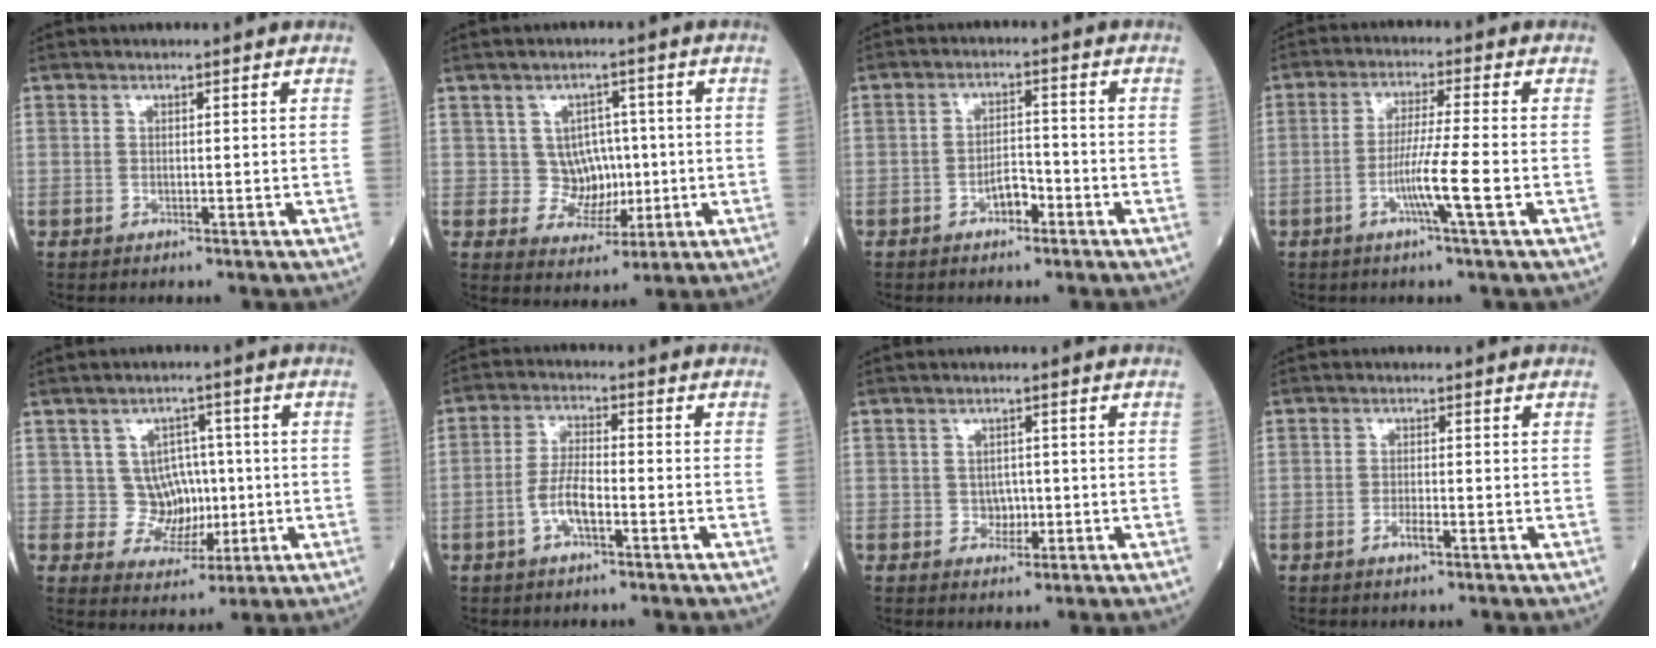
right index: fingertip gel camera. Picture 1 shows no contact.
{"total": 5.5, "force": [0.3, 5.0, 2.3], "torque": [-0.025, 0.009, 0.013]}
{"total": 3.4, "force": [-1.9, 1.6, 2.3], "torque": [-0.035, 0.008, -0.035]}
{"total": 6.6, "force": [-2.3, -1.0, 6.1], "torque": [-0.112, -0.010, -0.047]}
{"total": 5.9, "force": [0.1, 5.4, 2.2], "torque": [-0.019, 0.013, 0.010]}
{"total": 5.3, "force": [-2.2, 1.5, 4.6], "torque": [-0.095, 0.007, -0.044]}
{"total": 2.1, "force": [-0.4, 1.7, 1.2], "torque": [-0.011, 0.005, -0.003]}
{"total": 1.8, "force": [-1.0, 0.4, 1.5], "torque": [-0.026, 0.001, -0.017]}